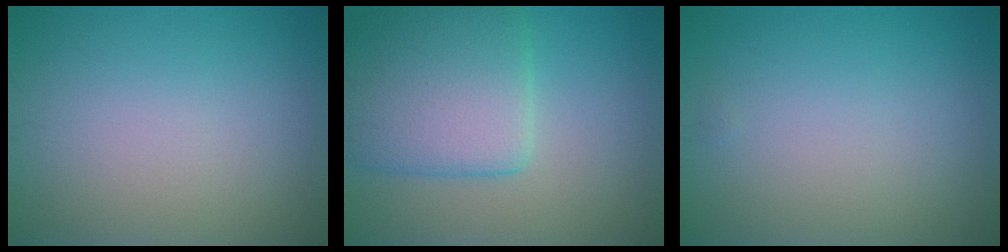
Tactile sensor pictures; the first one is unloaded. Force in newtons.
{"total": 7.2, "press": 7.2, "slide": 0.5}
{"total": 0.0}